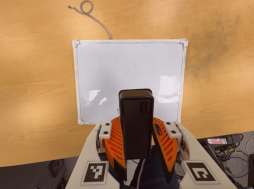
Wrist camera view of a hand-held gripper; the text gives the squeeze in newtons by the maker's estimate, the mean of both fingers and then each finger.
{"total": 7.5, "left": 8.2, "right": 6.7}